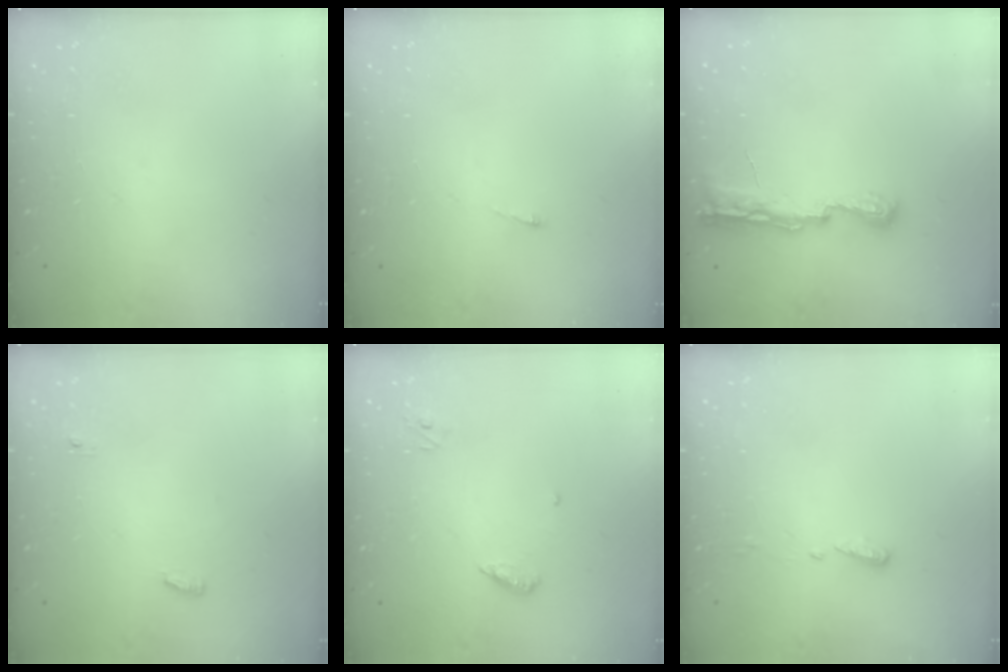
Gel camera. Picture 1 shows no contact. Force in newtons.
{"total": 2.7, "press": 2.7, "slide": 0.4}
{"total": 7.9, "press": 7.8, "slide": 0.8}
{"total": 3.5, "press": 3.4, "slide": 1.0}
{"total": 5.3, "press": 5.3, "slide": 0.6}
{"total": 4.0, "press": 3.9, "slide": 0.5}